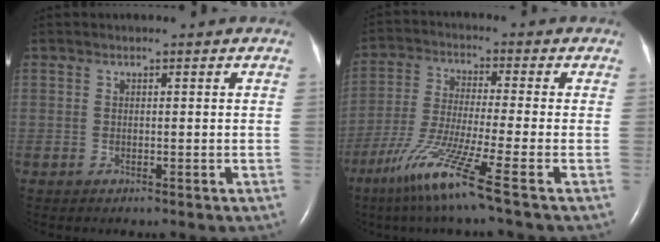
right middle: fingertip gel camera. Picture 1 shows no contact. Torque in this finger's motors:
{"motor_torque": [1.25, -0.89, 0.30, 0.14]}